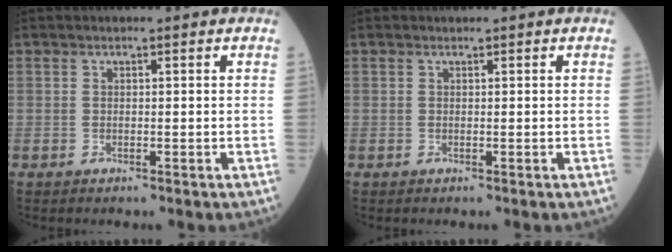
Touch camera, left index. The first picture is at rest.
{"total": 0.0}